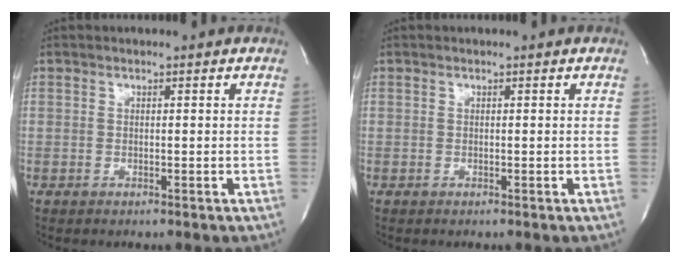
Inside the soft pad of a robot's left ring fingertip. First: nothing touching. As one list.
[{"total": 0.0}]